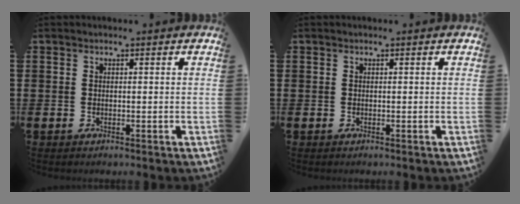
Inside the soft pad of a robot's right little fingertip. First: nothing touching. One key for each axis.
{"total": 0.0}